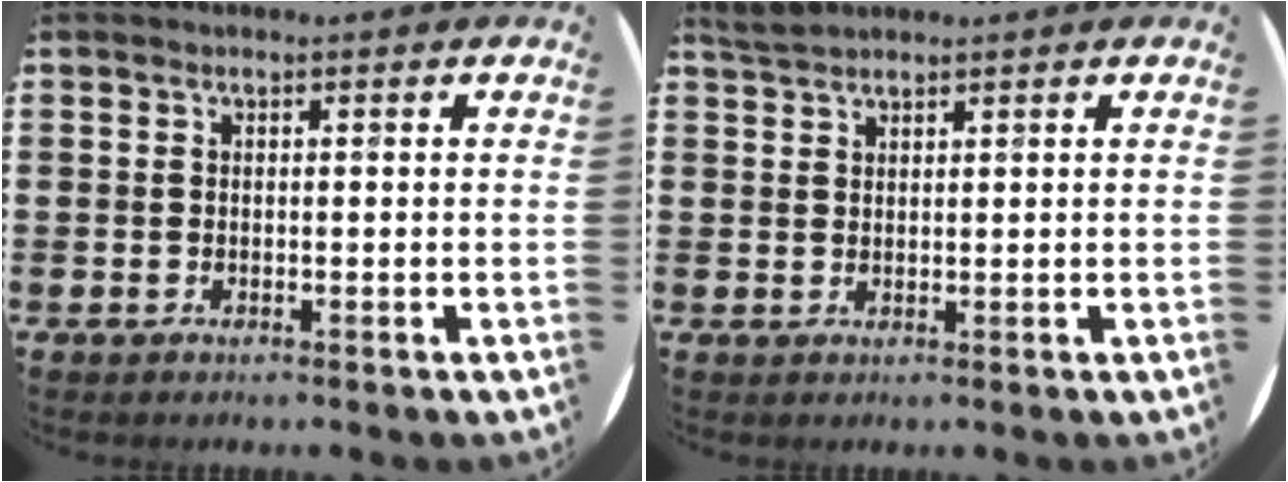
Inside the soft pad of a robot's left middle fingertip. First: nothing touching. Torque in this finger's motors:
{"motor_torque": [0.33, -0.34, 0.00, 0.00]}